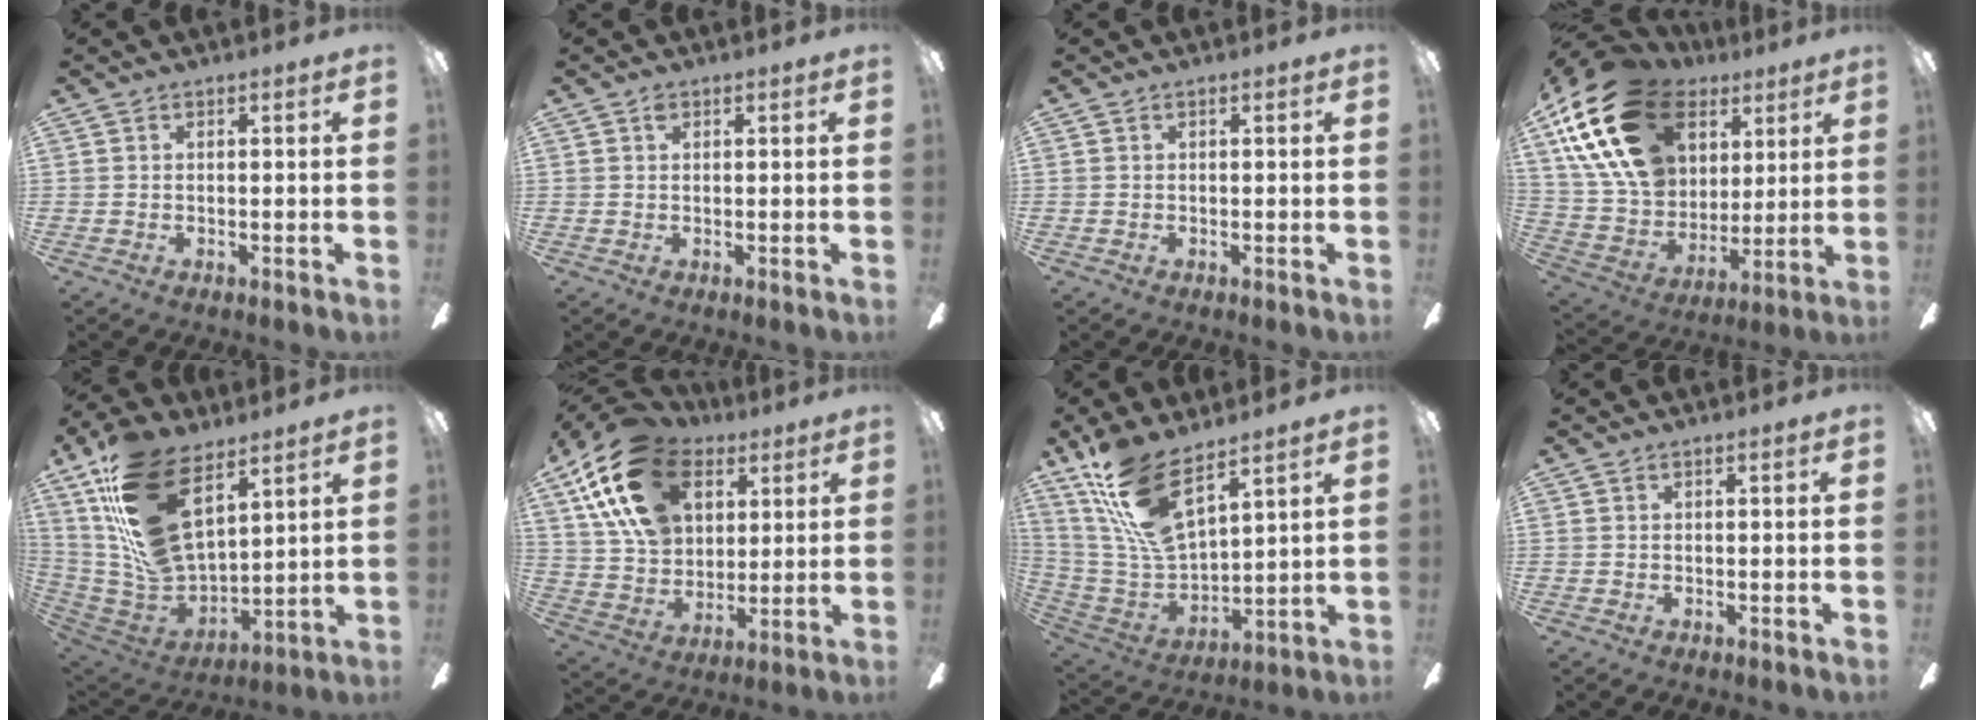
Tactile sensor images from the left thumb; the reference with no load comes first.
{"total": 1.1, "force": [0.5, 0.7, 0.7], "torque": [-0.016, 0.002, 0.010]}
{"total": 0.0}
{"total": 25.8, "force": [12.5, 17.4, 14.5], "torque": [-0.299, -0.037, 0.238]}
{"total": 22.9, "force": [12.0, 12.5, 15.0], "torque": [-0.310, -0.067, 0.224]}
{"total": 21.8, "force": [10.4, 14.6, 12.4], "torque": [-0.249, -0.027, 0.191]}
{"total": 16.9, "force": [11.7, 5.7, 10.7], "torque": [-0.248, -0.071, 0.209]}
{"total": 0.0}